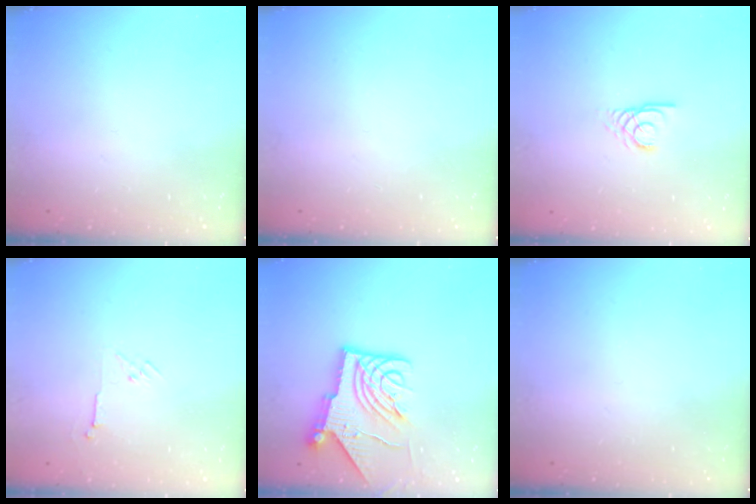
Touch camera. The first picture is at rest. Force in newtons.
{"total": 0.0}
{"total": 2.9, "press": 2.9, "slide": 0.2}
{"total": 3.5, "press": 3.4, "slide": 0.7}
{"total": 13.5, "press": 13.4, "slide": 1.6}
{"total": 0.0}